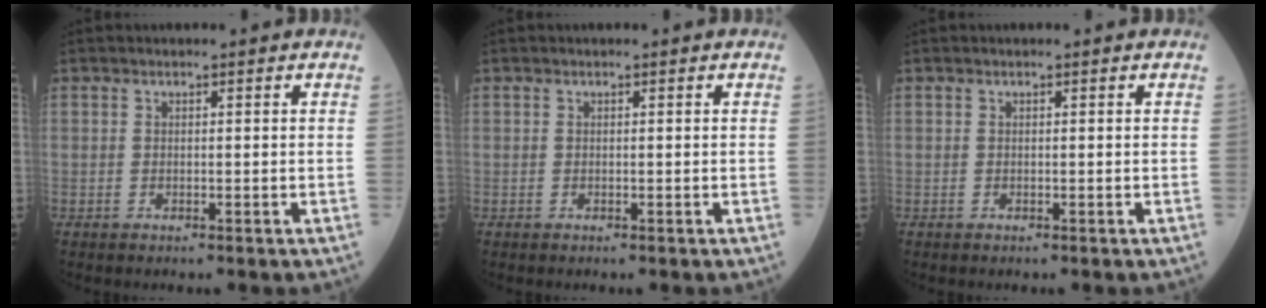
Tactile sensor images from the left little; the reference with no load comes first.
{"total": 0.0}
{"total": 0.0}